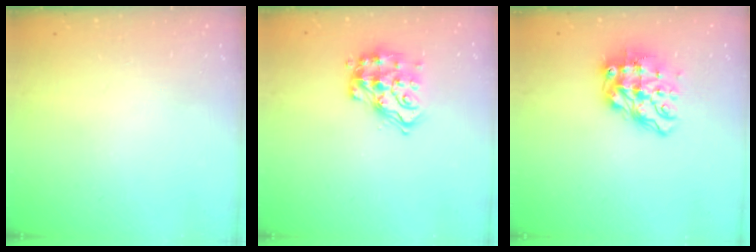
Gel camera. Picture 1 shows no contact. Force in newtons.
{"total": 15.4, "press": 15.4, "slide": 0.9}
{"total": 11.9, "press": 11.8, "slide": 1.4}